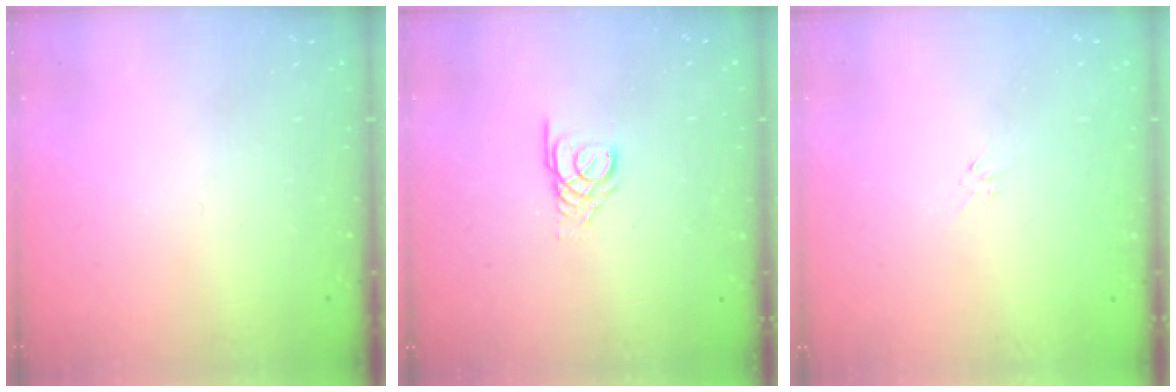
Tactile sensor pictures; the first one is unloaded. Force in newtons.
{"total": 4.8, "press": 4.8, "slide": 0.3}
{"total": 0.7, "press": 0.5, "slide": 0.4}